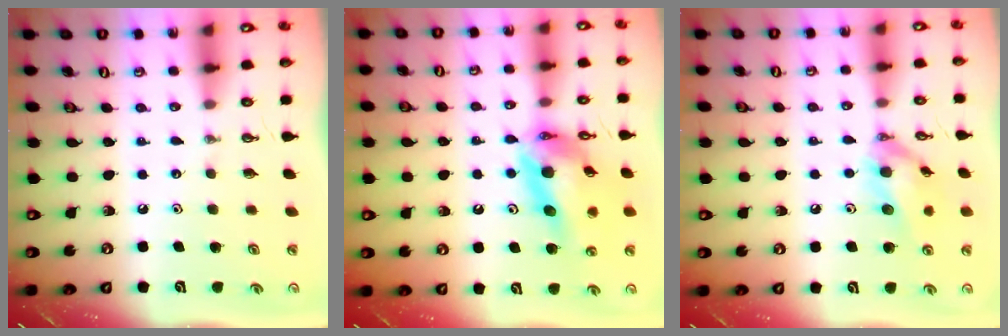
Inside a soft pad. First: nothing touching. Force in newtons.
{"total": 16.2, "press": 16.1, "slide": 1.7}
{"total": 13.1, "press": 13.0, "slide": 1.7}